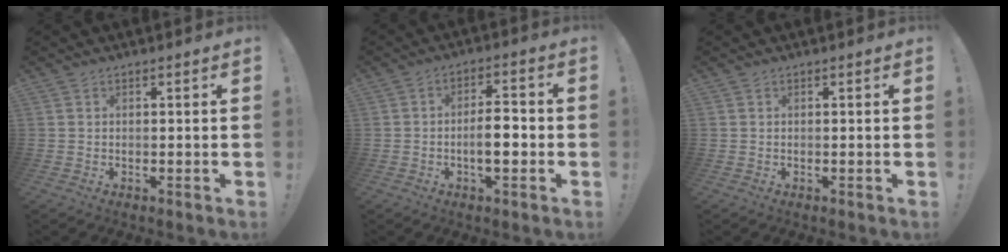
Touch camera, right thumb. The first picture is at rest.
{"total": 7.8, "force": [-2.0, 2.8, 6.9], "torque": [-0.106, 0.005, -0.039]}
{"total": 0.0}